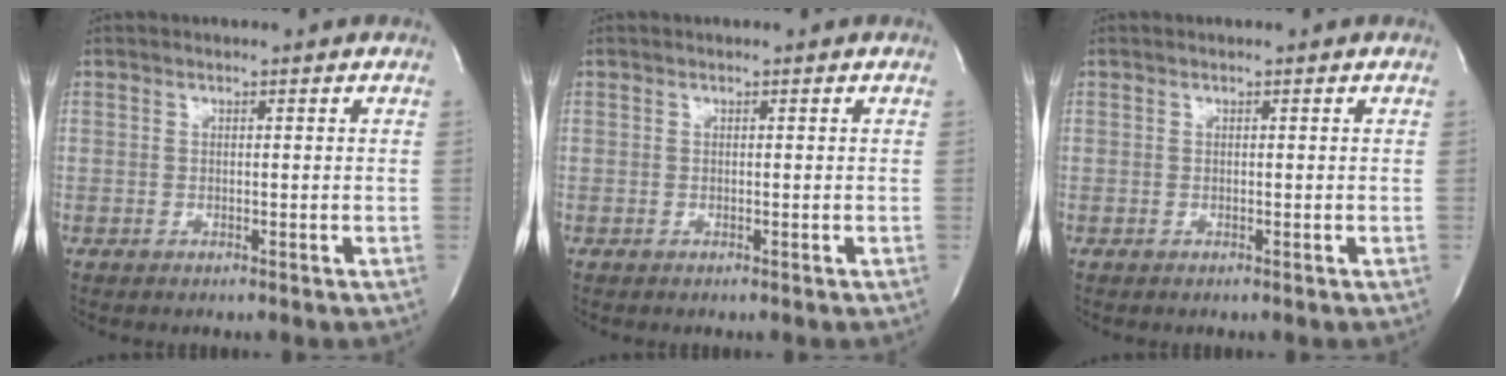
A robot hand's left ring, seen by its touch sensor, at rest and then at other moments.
{"total": 0.0}
{"total": 0.0}